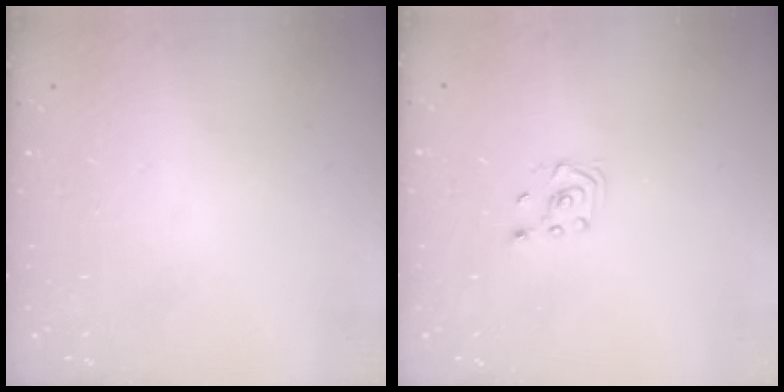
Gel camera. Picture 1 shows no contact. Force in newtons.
{"total": 2.3, "press": 2.2, "slide": 0.8}